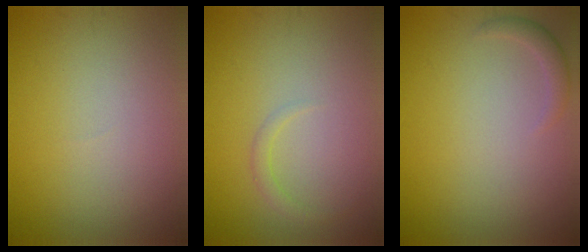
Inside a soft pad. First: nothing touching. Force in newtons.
{"total": 1.0, "press": 1.0, "slide": 0.1}
{"total": 1.2, "press": 1.2, "slide": 0.2}